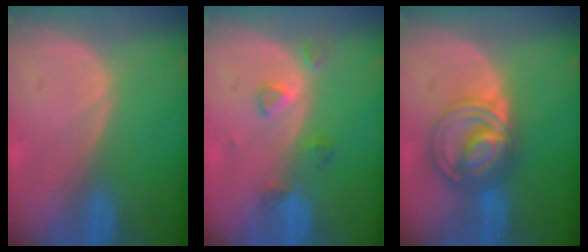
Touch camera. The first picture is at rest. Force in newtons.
{"total": 3.2, "press": 3.1, "slide": 0.8}
{"total": 7.8, "press": 7.7, "slide": 0.5}